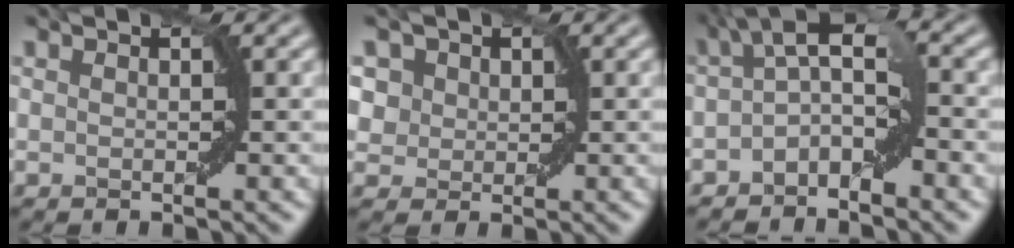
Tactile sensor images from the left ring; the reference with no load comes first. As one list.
[{"total": 4.6, "force": [2.2, 3.5, 1.9], "torque": [-0.046, 0.011, 0.026]}, {"total": 4.2, "force": [-1.1, 1.7, 3.7], "torque": [-0.058, 0.013, -0.030]}]